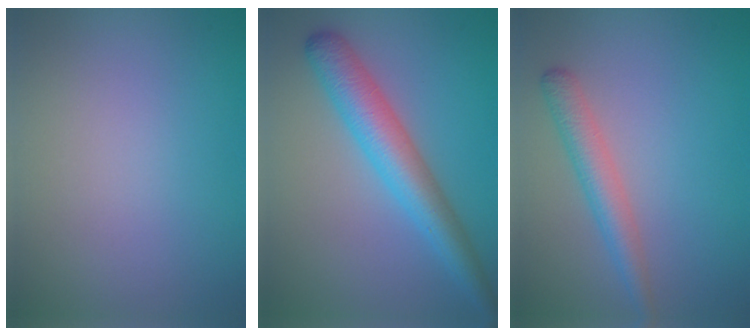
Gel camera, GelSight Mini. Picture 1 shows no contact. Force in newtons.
{"total": 5.5, "press": 5.5, "slide": 0.1}
{"total": 3.0, "press": 3.0, "slide": 0.2}